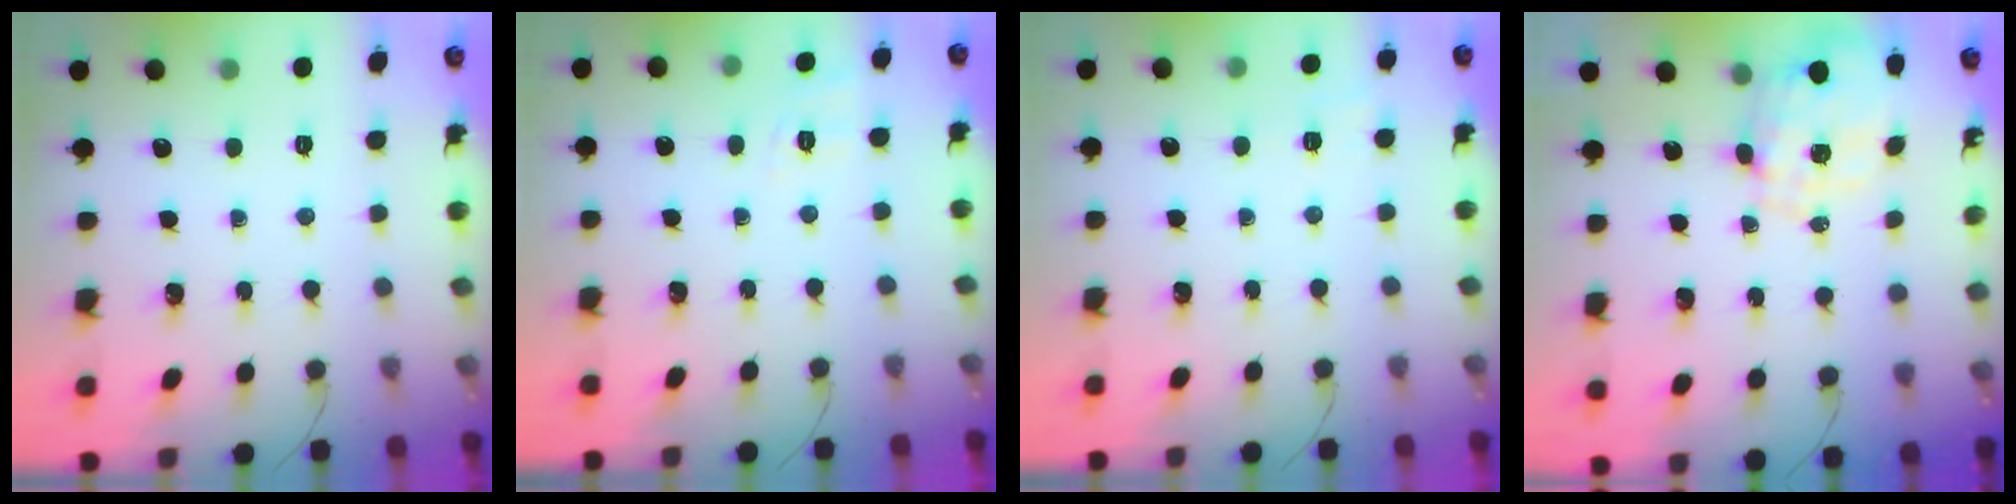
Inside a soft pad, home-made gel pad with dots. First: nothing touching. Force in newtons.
{"total": 2.1, "press": 0.5, "slide": 2.0}
{"total": 1.9, "press": 0.9, "slide": 1.7}
{"total": 2.1, "press": 1.7, "slide": 1.1}